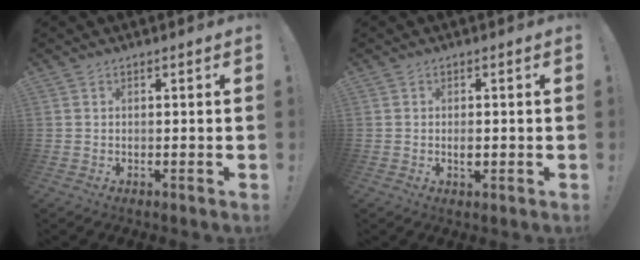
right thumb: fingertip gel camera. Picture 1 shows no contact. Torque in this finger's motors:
{"motor_torque": [0.42, 0.28, 0.08, 0.04, 0.00]}